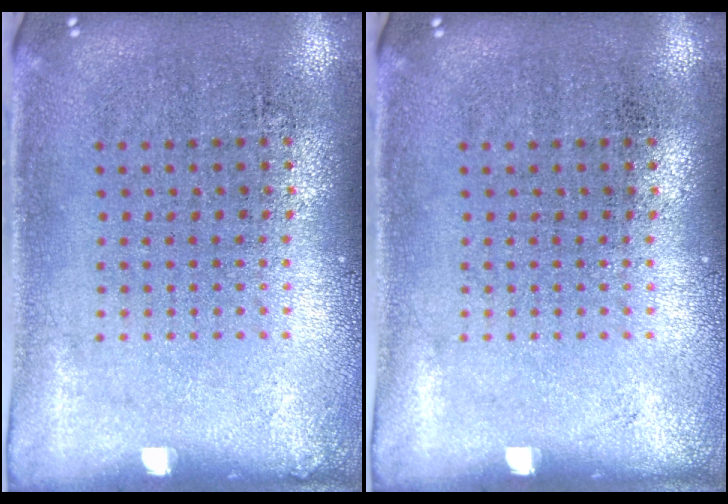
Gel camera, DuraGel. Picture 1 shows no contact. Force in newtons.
{"total": 0.0}